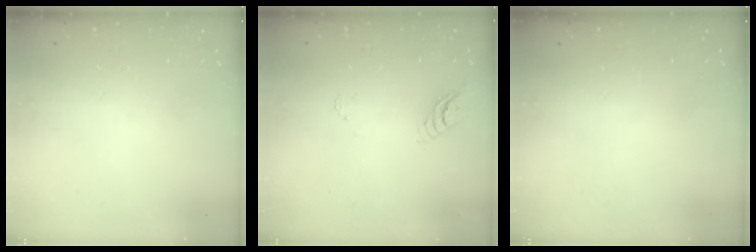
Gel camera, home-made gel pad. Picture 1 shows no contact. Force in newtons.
{"total": 3.6, "press": 3.6, "slide": 0.5}
{"total": 0.0}